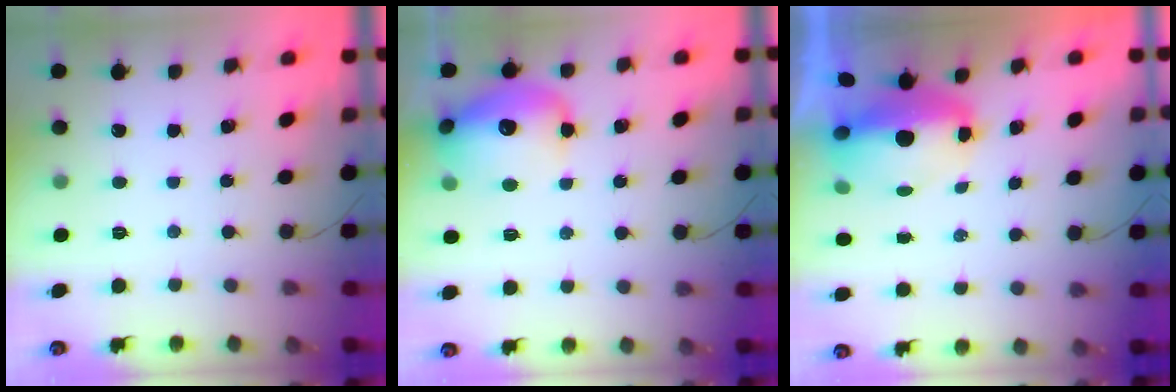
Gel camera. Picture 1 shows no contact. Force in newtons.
{"total": 16.6, "press": 16.5, "slide": 1.9}
{"total": 6.8, "press": 6.7, "slide": 1.1}